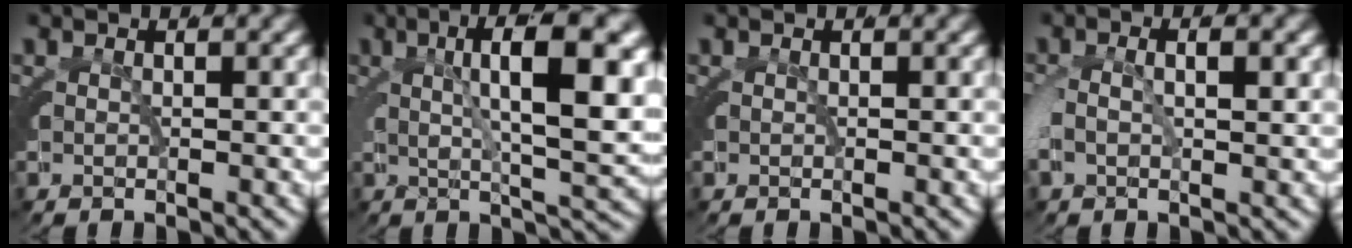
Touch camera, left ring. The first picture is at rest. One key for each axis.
{"total": 7.9, "fx": 2.1, "fy": 2.0, "fz": 7.4, "tx": -0.100, "ty": 0.014, "tz": 0.034}
{"total": 0.0}
{"total": 1.9, "fx": -0.8, "fy": 1.0, "fz": 1.4, "tx": -0.037, "ty": -0.005, "tz": -0.009}